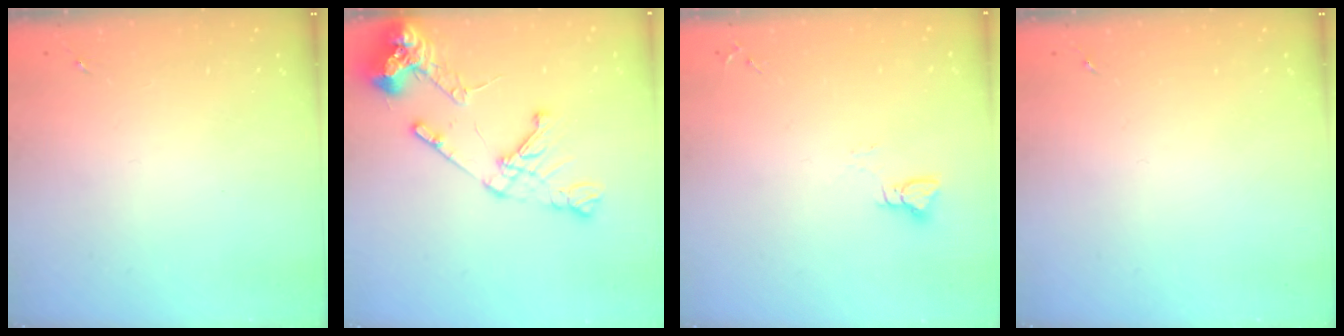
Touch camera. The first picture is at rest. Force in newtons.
{"total": 14.1, "press": 14.0, "slide": 1.9}
{"total": 2.9, "press": 2.9, "slide": 0.3}
{"total": 0.0}